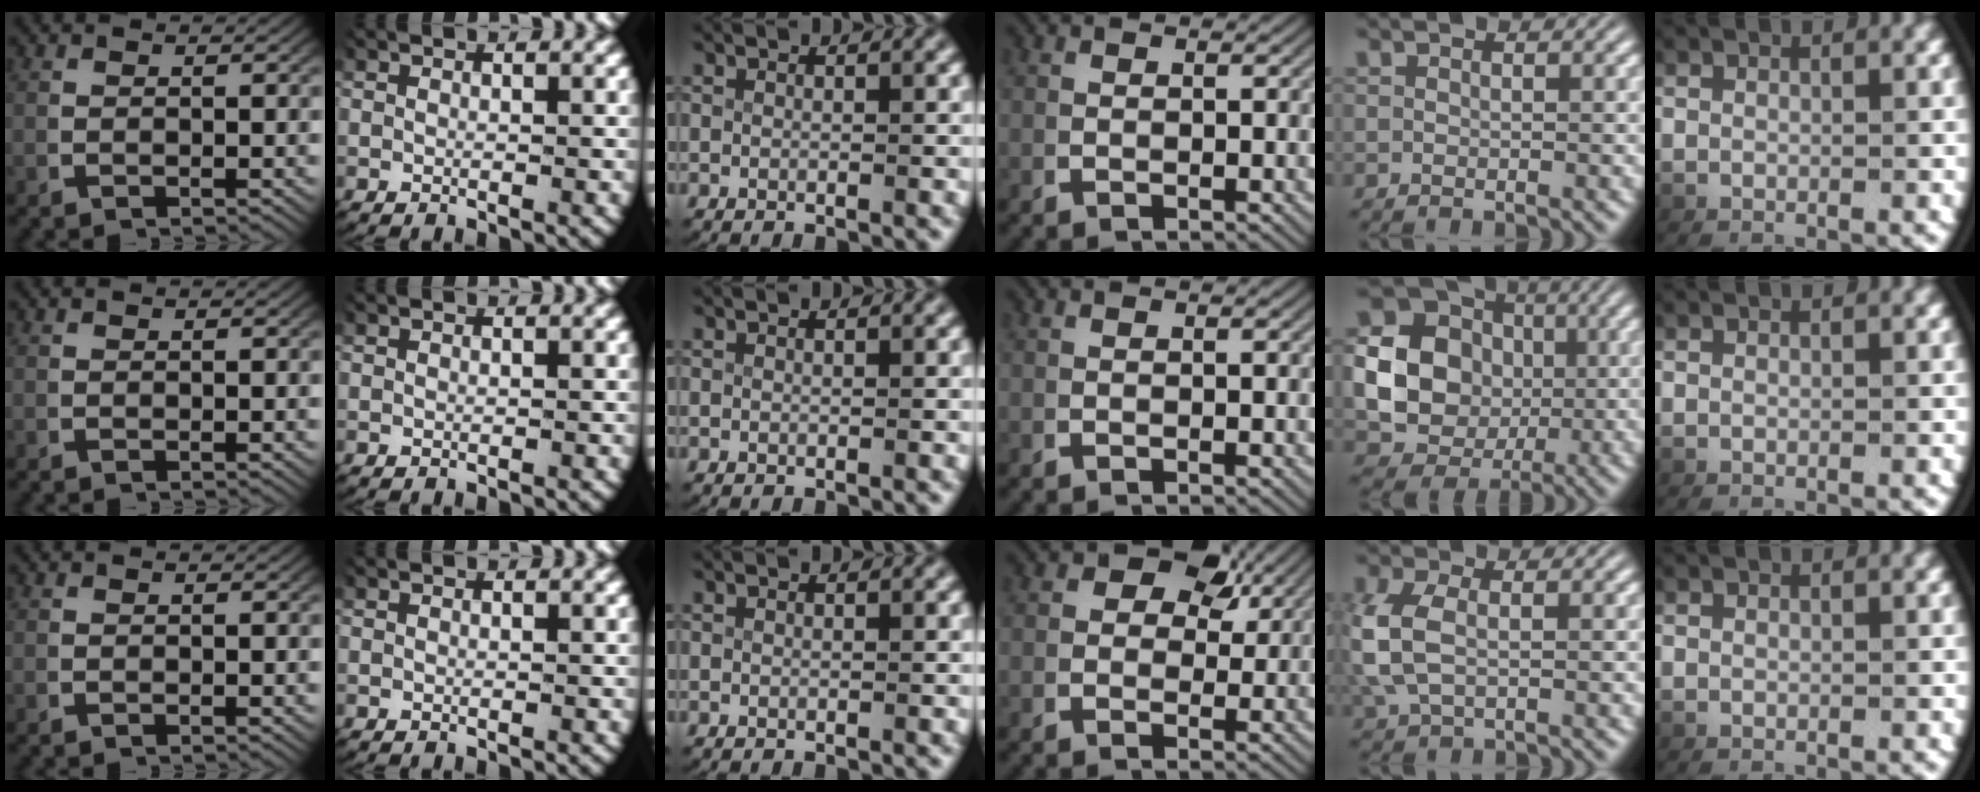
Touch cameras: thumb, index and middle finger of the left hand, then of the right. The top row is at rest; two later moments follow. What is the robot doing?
{"motion": "lift_and_place", "object": "key"}